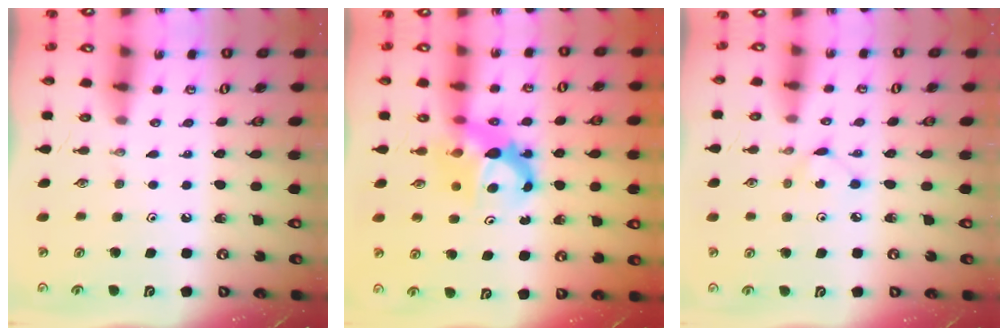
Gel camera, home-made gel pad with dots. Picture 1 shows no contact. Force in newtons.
{"total": 7.1, "press": 7.1, "slide": 0.5}
{"total": 4.2, "press": 4.1, "slide": 0.5}